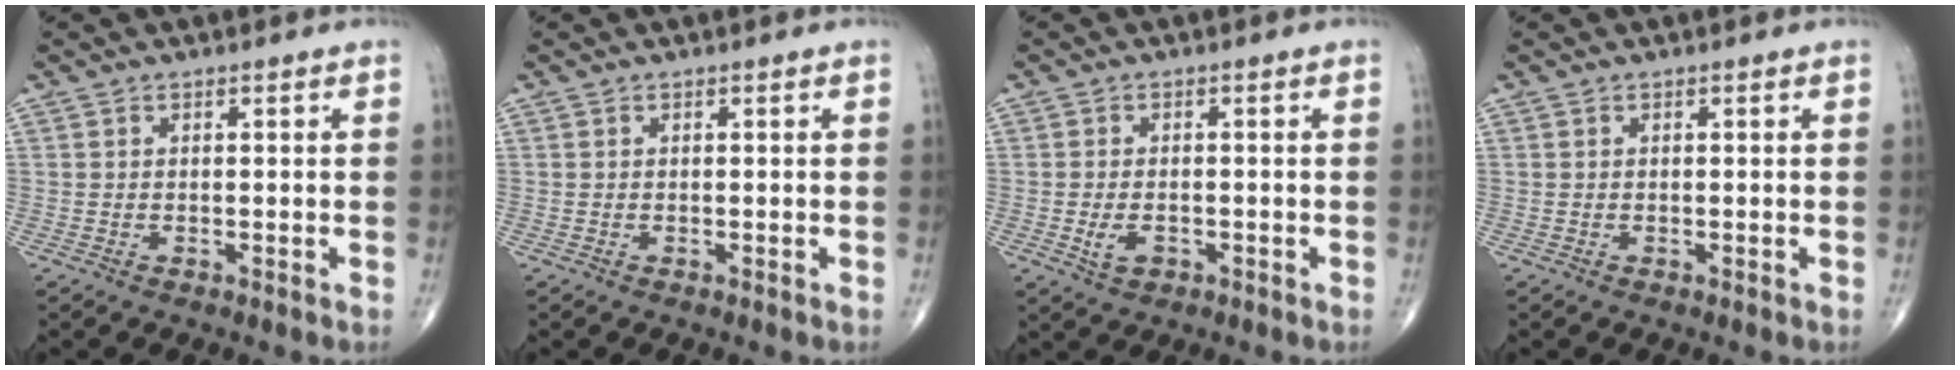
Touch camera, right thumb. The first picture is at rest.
{"total": 0.0}
{"total": 3.2, "force": [-0.9, 2.0, 2.3], "torque": [-0.041, 0.002, -0.012]}
{"total": 0.0}